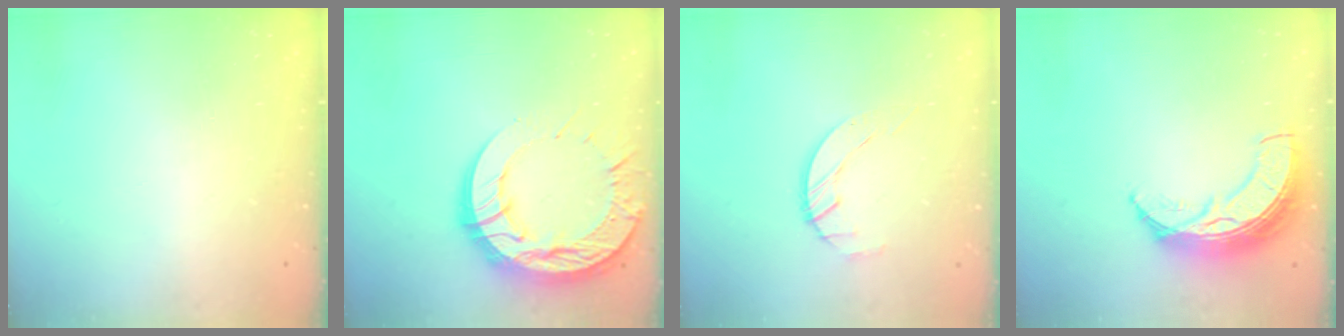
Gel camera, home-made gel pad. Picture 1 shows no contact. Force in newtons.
{"total": 20.5, "press": 20.4, "slide": 1.7}
{"total": 3.3, "press": 3.2, "slide": 0.4}
{"total": 13.7, "press": 13.7, "slide": 1.0}